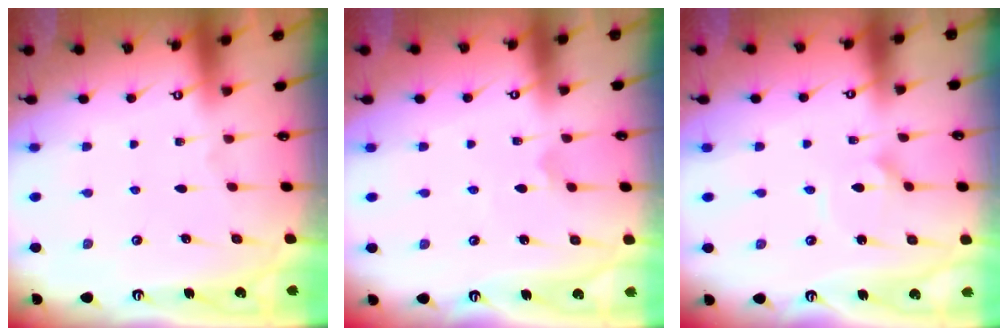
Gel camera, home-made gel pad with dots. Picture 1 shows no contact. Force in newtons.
{"total": 2.5, "press": 2.5, "slide": 0.2}
{"total": 2.1, "press": 2.1, "slide": 0.1}